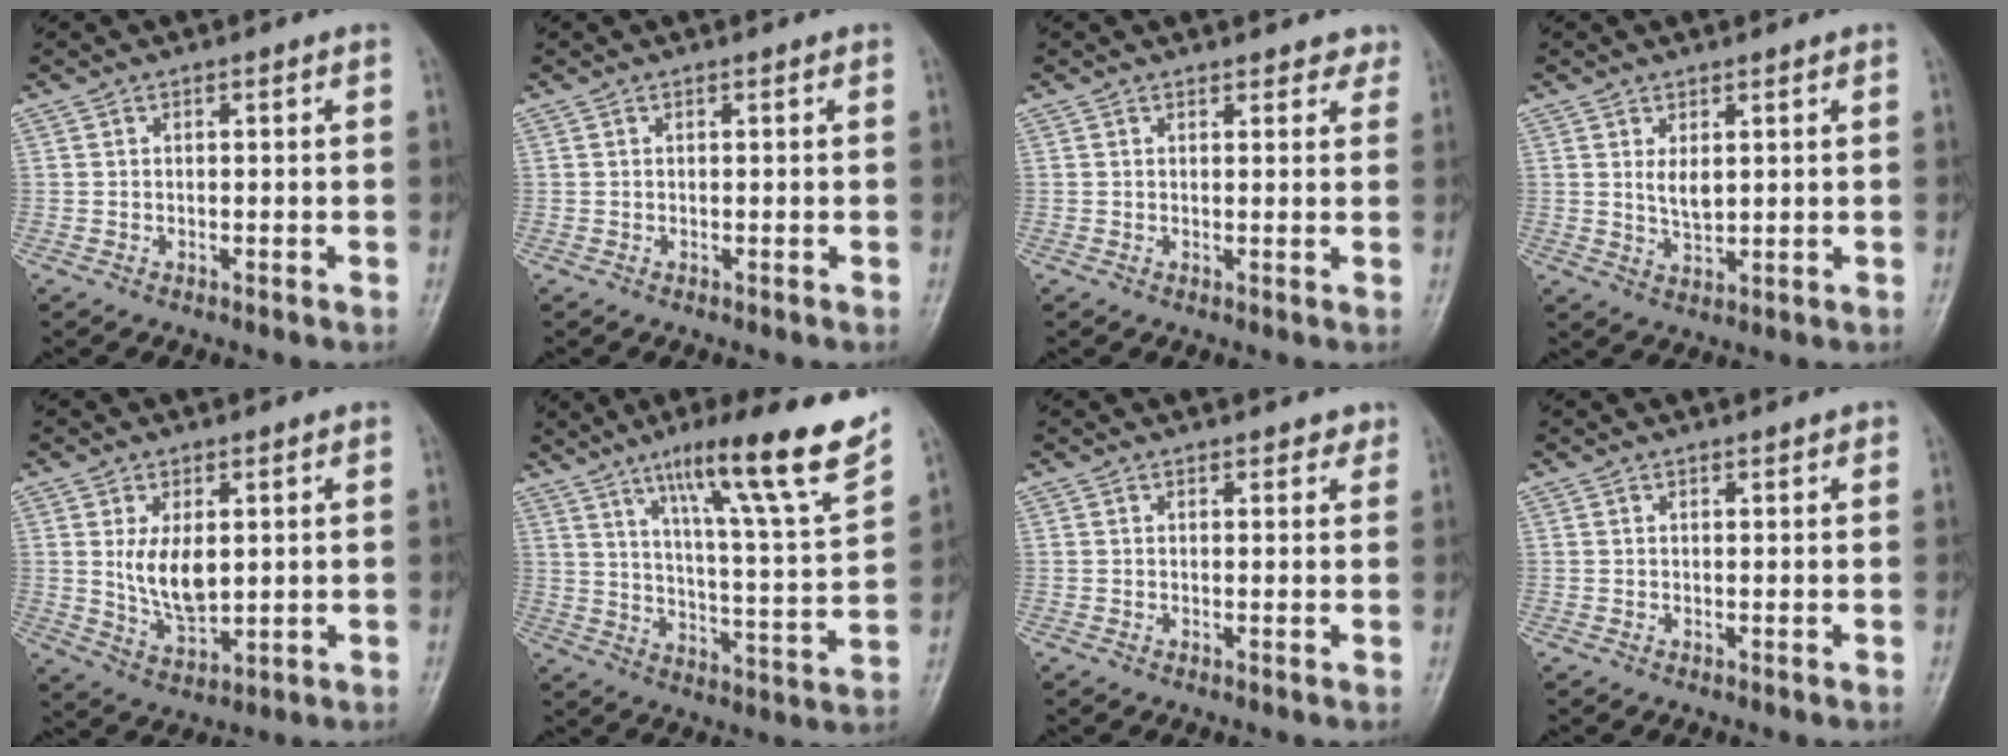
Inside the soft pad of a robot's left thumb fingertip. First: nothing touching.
{"total": 0.0}
{"total": 2.8, "force": [2.4, 1.4, 0.6], "torque": [0.022, -0.009, 0.018]}
{"total": 3.5, "force": [1.2, 1.8, 2.7], "torque": [-0.041, -0.015, 0.026]}
{"total": 7.8, "force": [1.6, 4.3, 6.3], "torque": [-0.101, -0.021, 0.042]}
{"total": 19.3, "force": [13.0, 0.7, 14.2], "torque": [-0.194, -0.066, 0.199]}
{"total": 2.0, "force": [1.5, 1.0, 0.7], "torque": [0.011, -0.005, 0.012]}
{"total": 0.8, "force": [0.7, 0.3, 0.3], "torque": [-0.001, -0.002, 0.008]}